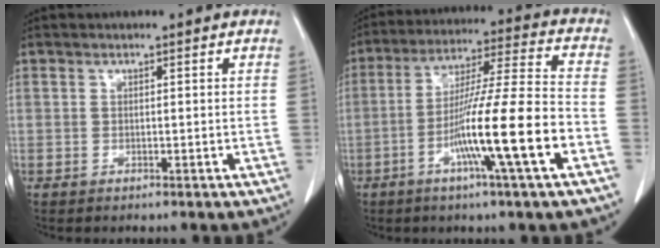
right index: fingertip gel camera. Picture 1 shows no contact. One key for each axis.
{"total": 15.6, "fx": -5.7, "fy": -0.9, "fz": 14.5, "tx": -0.260, "ty": -0.009, "tz": -0.104}